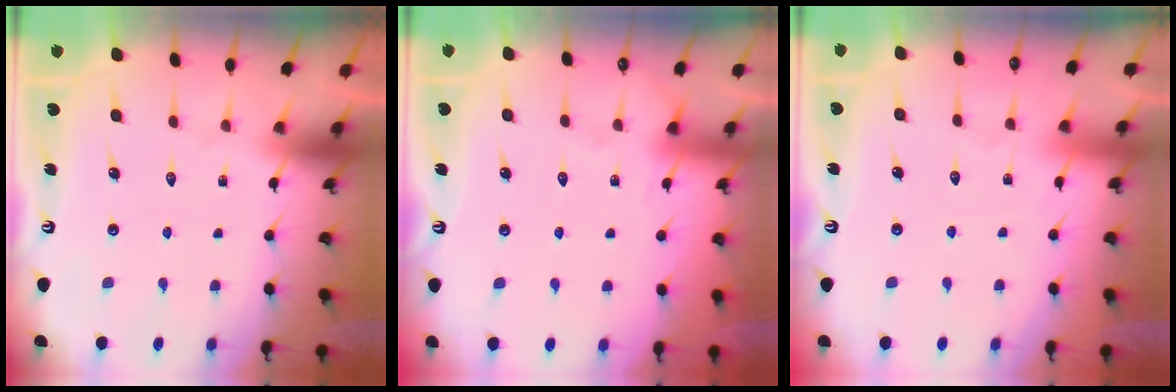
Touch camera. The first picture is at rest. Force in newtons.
{"total": 2.9, "press": 2.9, "slide": 0.4}
{"total": 1.8, "press": 1.8, "slide": 0.3}